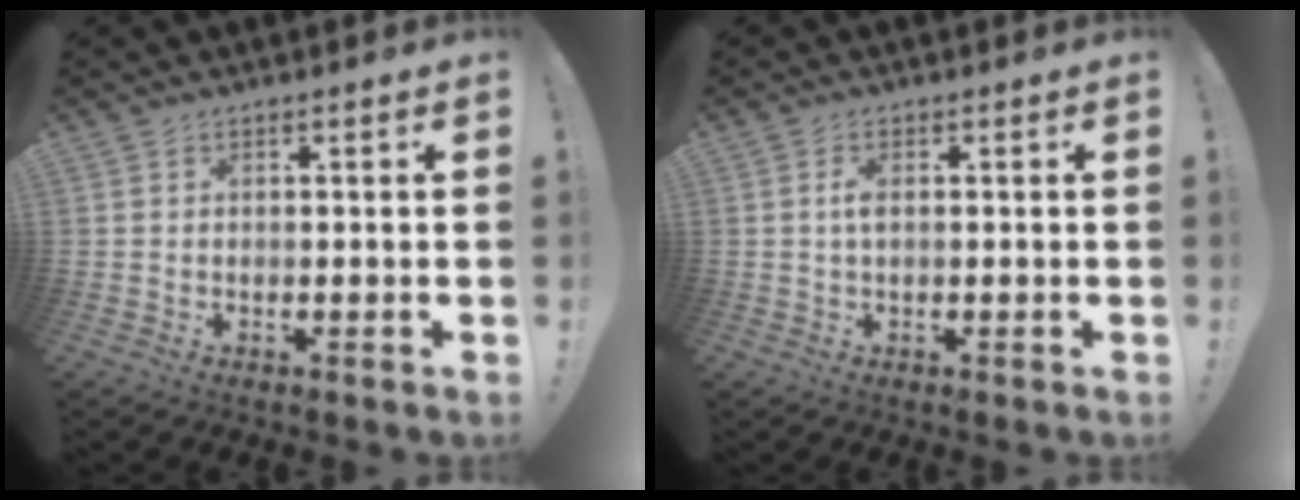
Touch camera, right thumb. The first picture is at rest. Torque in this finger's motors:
{"motor_torque": [0.26, 0.08, 0.52, -0.43, -0.02]}